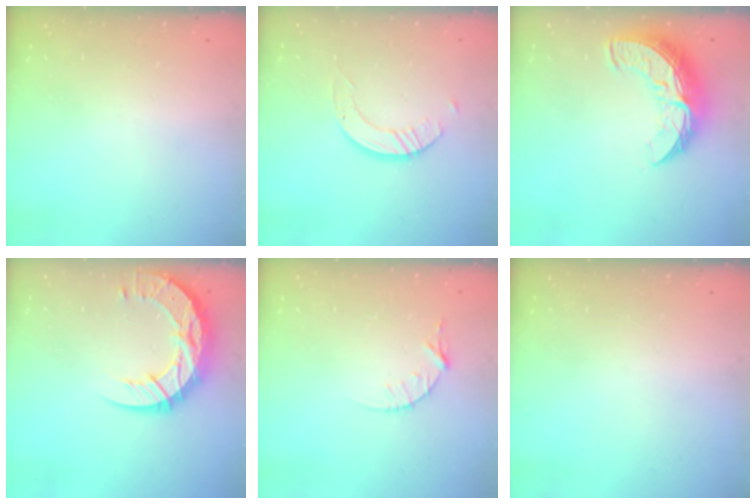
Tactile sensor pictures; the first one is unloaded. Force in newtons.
{"total": 2.6, "press": 2.5, "slide": 0.3}
{"total": 11.3, "press": 11.3, "slide": 0.8}
{"total": 14.5, "press": 14.5, "slide": 1.3}
{"total": 4.3, "press": 4.3, "slide": 0.5}
{"total": 0.0}